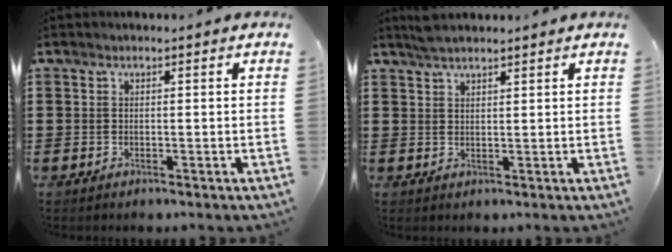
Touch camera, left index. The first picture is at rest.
{"total": 2.5, "force": [2.3, 0.4, 1.1], "torque": [-0.025, 0.003, 0.043]}